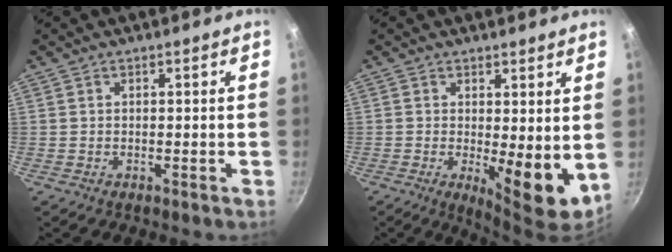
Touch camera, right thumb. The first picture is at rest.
{"total": 8.1, "force": [0.3, 2.8, 7.6], "torque": [-0.102, -0.023, 0.010]}